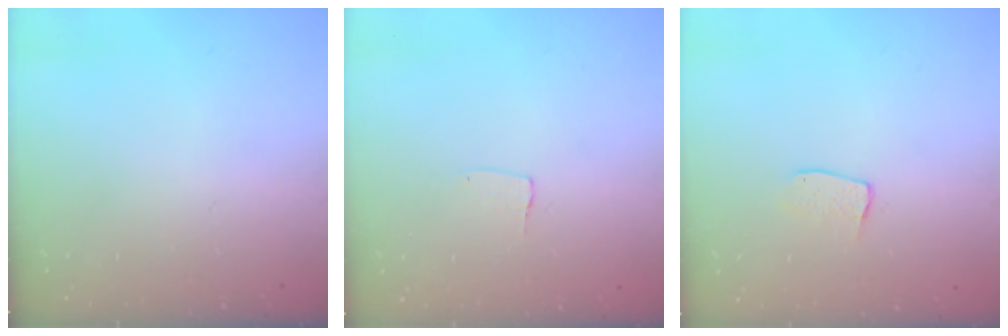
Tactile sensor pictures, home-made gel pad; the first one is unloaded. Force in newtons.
{"total": 3.8, "press": 3.8, "slide": 0.1}
{"total": 5.9, "press": 5.9, "slide": 0.3}